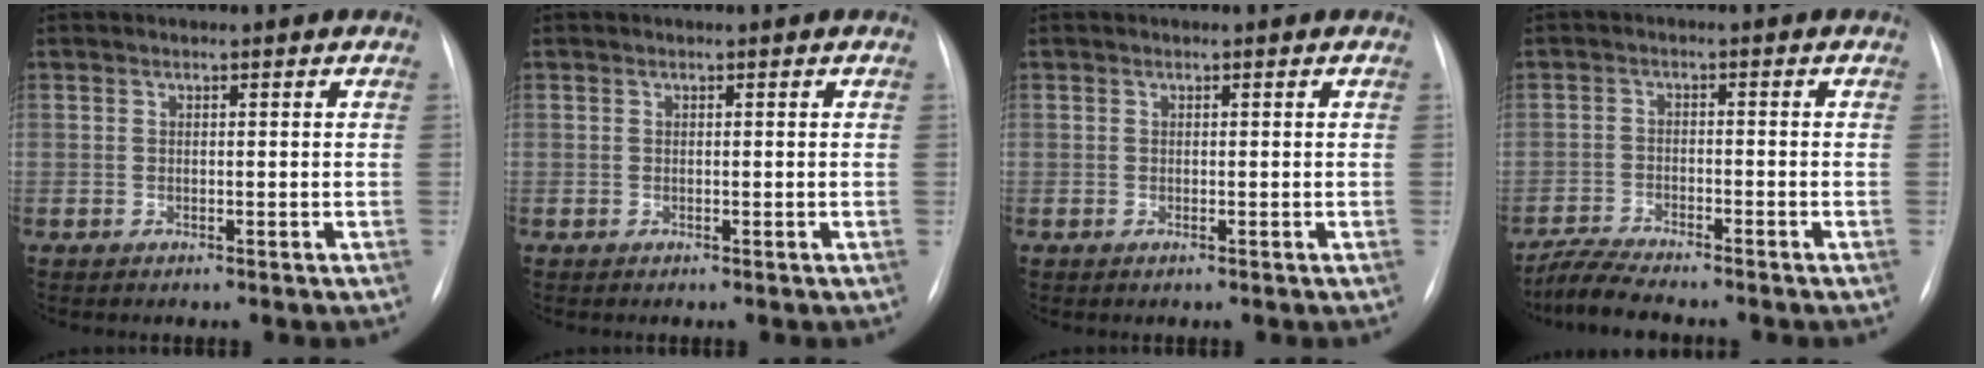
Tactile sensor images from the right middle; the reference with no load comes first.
{"total": 0.0}
{"total": 0.0}
{"total": 5.7, "force": [-5.2, 0.1, 2.3], "torque": [-0.043, -0.019, -0.094]}